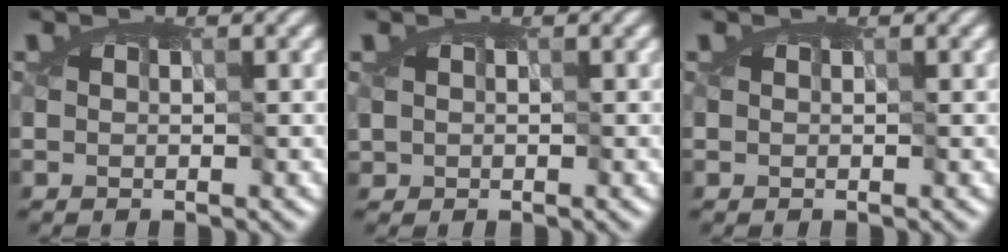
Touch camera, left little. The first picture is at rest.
{"total": 0.6, "force": [0.0, 0.5, 0.3], "torque": [-0.012, 0.002, 0.004]}
{"total": 0.0}